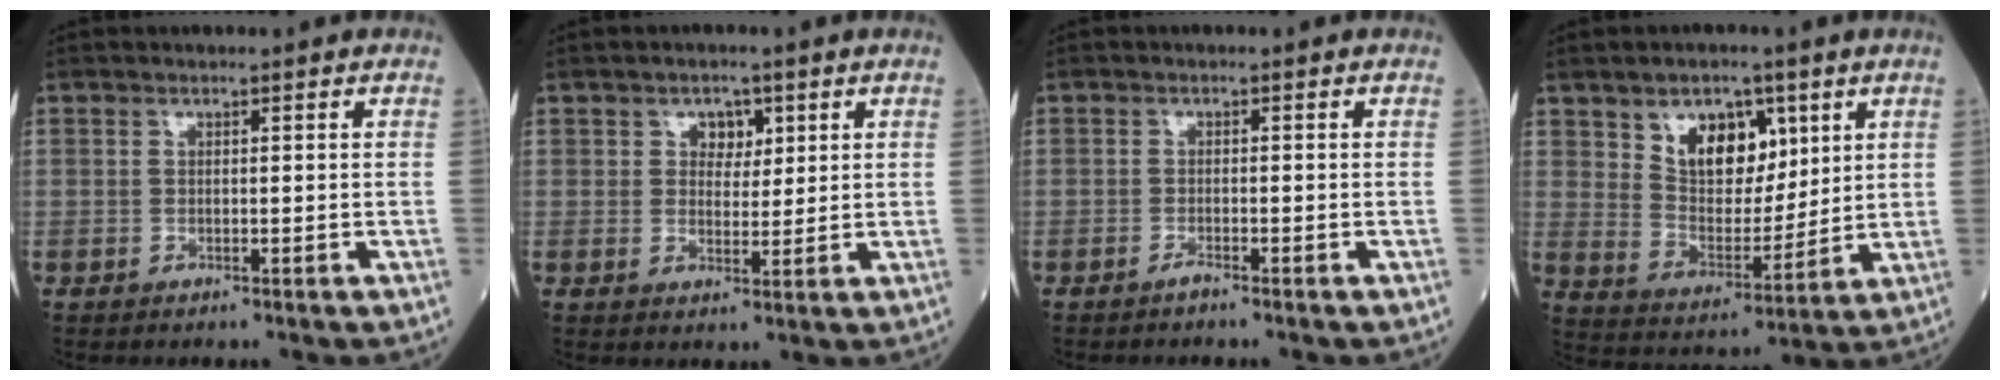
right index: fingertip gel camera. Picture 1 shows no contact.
{"total": 3.2, "force": [1.4, 2.3, 1.8], "torque": [-0.020, 0.004, 0.022]}
{"total": 0.9, "force": [-0.7, -0.2, 0.4], "torque": [-0.011, -0.002, -0.012]}
{"total": 10.0, "force": [4.9, 5.9, 6.5], "torque": [-0.115, 0.005, 0.094]}